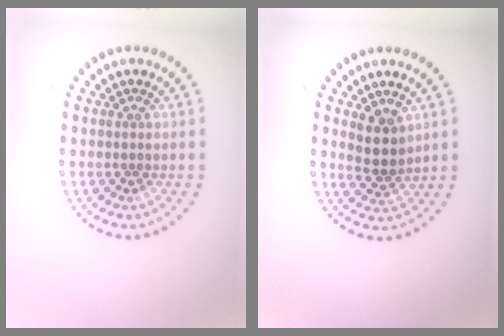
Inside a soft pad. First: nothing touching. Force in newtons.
{"total": 2.7, "press": 2.3, "slide": 1.4}